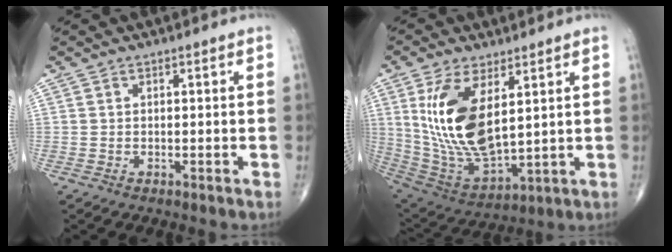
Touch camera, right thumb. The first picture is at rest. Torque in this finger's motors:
{"motor_torque": [-0.58, 1.80, 1.87, 0.90, 0.48]}